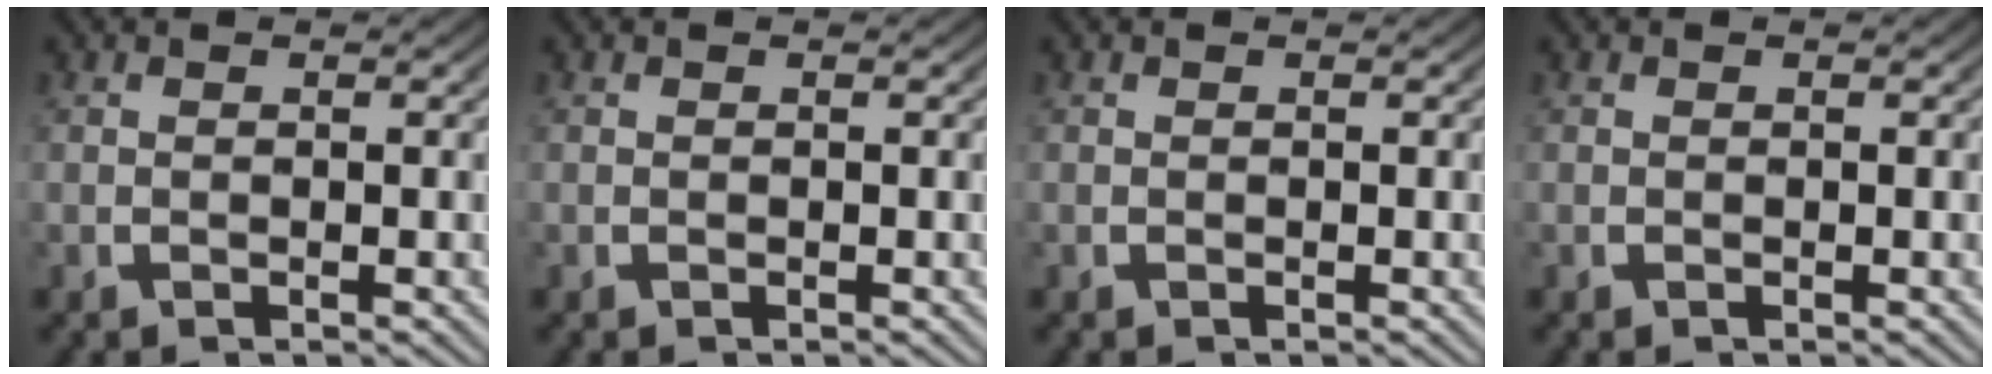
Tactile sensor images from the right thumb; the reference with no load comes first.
{"total": 0.0}
{"total": 0.0}
{"total": 0.0}